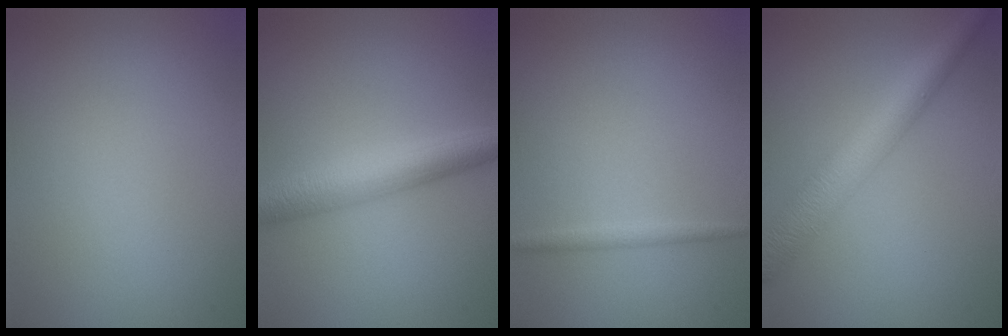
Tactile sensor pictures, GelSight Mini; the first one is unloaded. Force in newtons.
{"total": 5.0, "press": 5.0, "slide": 0.0}
{"total": 1.1, "press": 1.1, "slide": 0.1}
{"total": 5.6, "press": 5.5, "slide": 0.2}